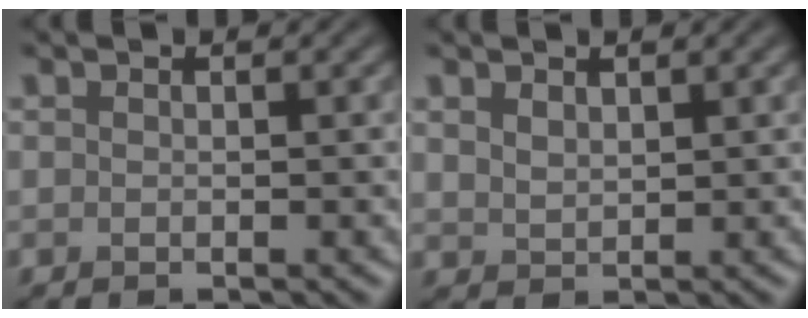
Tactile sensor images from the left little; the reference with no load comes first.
{"total": 1.6, "force": [1.1, 0.8, 0.7], "torque": [-0.018, -0.001, 0.026]}